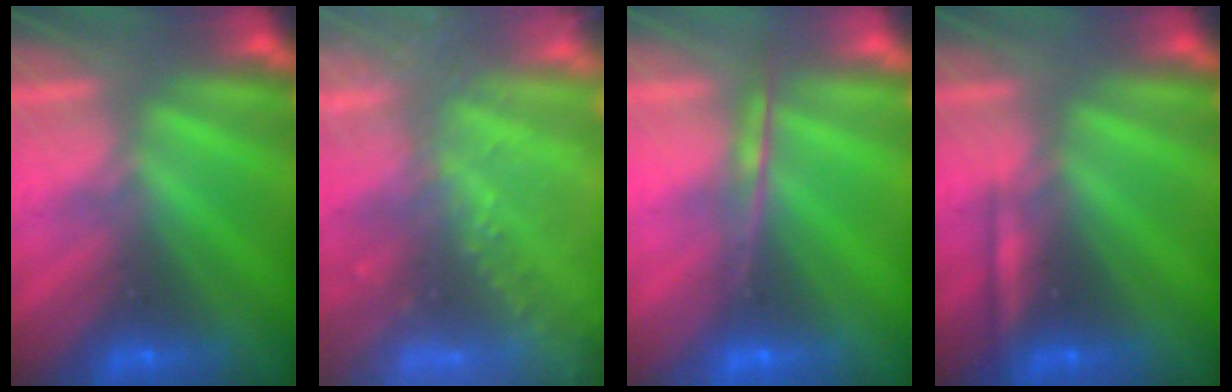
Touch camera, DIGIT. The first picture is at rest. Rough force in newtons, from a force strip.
{"total": 7.7}
{"total": 4.8}
{"total": 2.2}